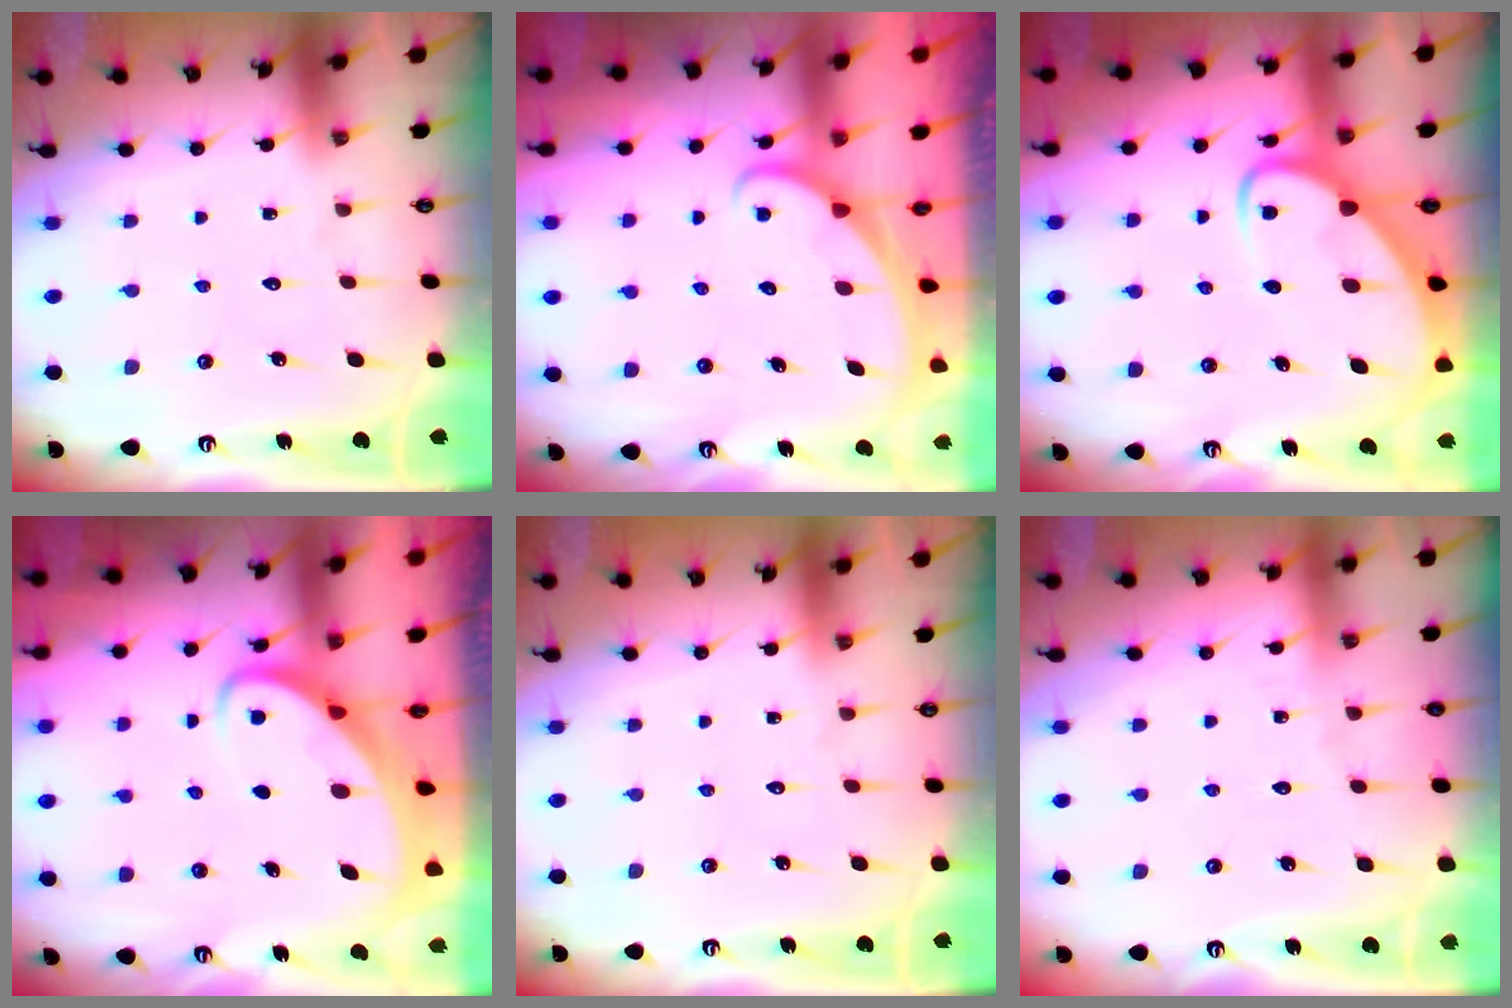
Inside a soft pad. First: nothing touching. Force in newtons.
{"total": 2.1, "press": 2.1, "slide": 0.0}
{"total": 4.7, "press": 4.7, "slide": 0.4}
{"total": 3.2, "press": 3.1, "slide": 0.4}
{"total": 0.0}
{"total": 2.7, "press": 2.7, "slide": 0.3}